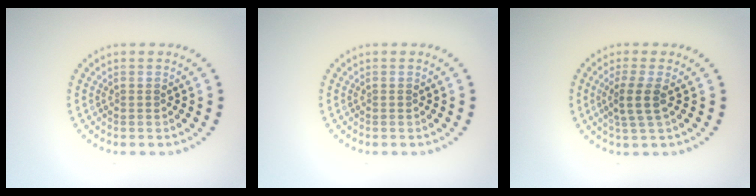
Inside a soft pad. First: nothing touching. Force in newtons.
{"total": 0.0}
{"total": 2.5, "press": 2.0, "slide": 1.4}